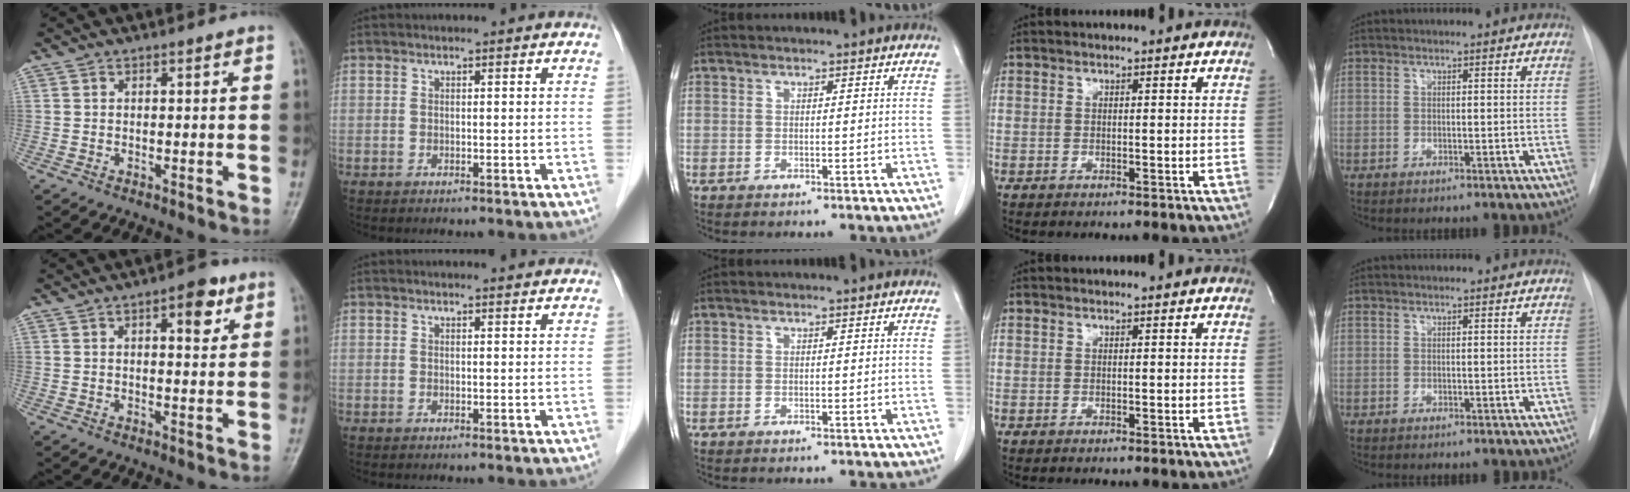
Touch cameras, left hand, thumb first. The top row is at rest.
{"thumb": {"total": 6.1, "force": [2.8, 2.5, 4.7], "torque": [-0.047, -0.009, 0.034]}, "index": {"total": 1.3, "force": [1.3, 0.1, 0.1], "torque": [-0.011, -0.002, 0.016]}}